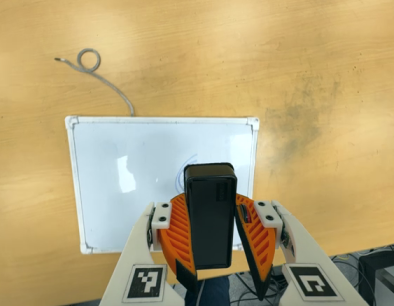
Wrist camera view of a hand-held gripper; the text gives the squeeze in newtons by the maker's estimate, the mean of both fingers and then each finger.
{"total": 7.9, "left": 8.2, "right": 7.6}